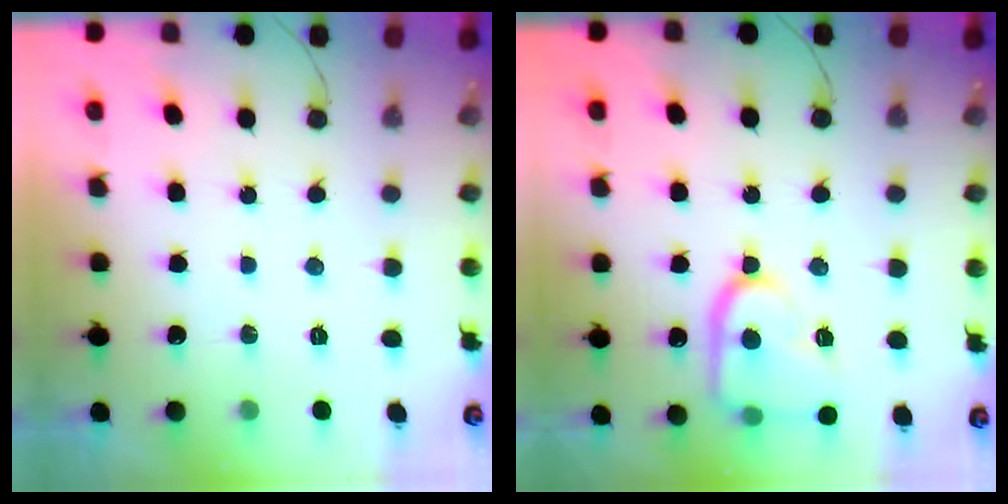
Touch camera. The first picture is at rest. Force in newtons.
{"total": 14.4, "press": 14.3, "slide": 1.4}